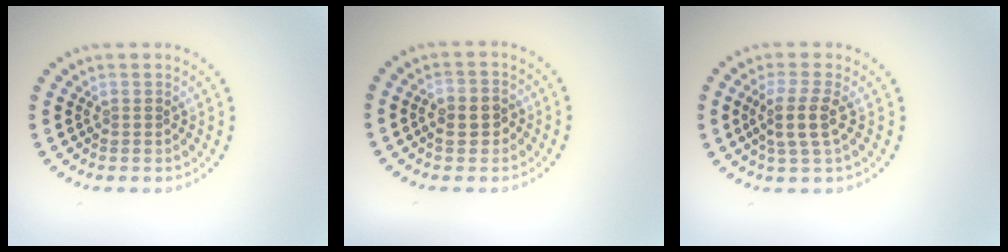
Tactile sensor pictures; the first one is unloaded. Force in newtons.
{"total": 2.6, "press": 2.5, "slide": 0.5}
{"total": 2.8, "press": 2.3, "slide": 1.6}